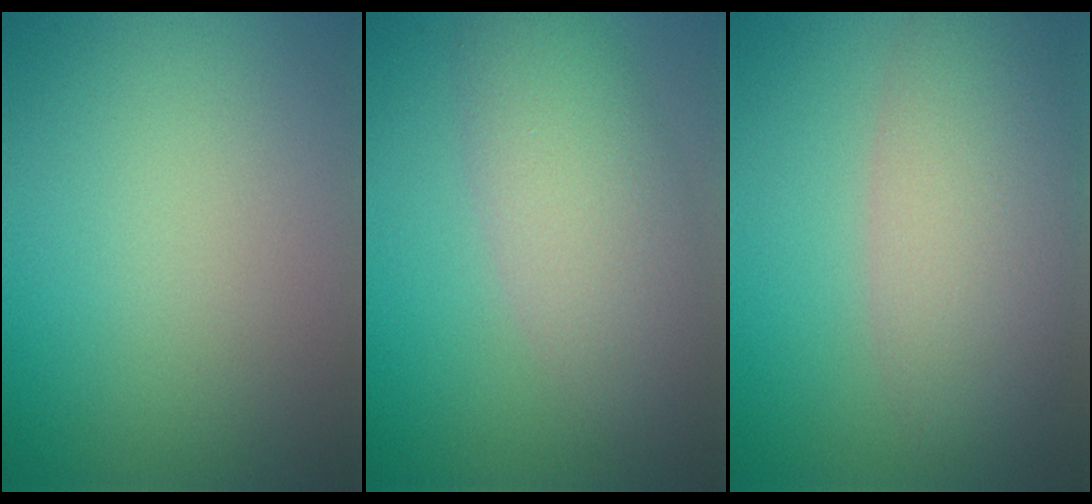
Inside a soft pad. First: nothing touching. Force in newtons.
{"total": 5.4, "press": 5.4, "slide": 0.2}
{"total": 6.6, "press": 6.6, "slide": 0.3}